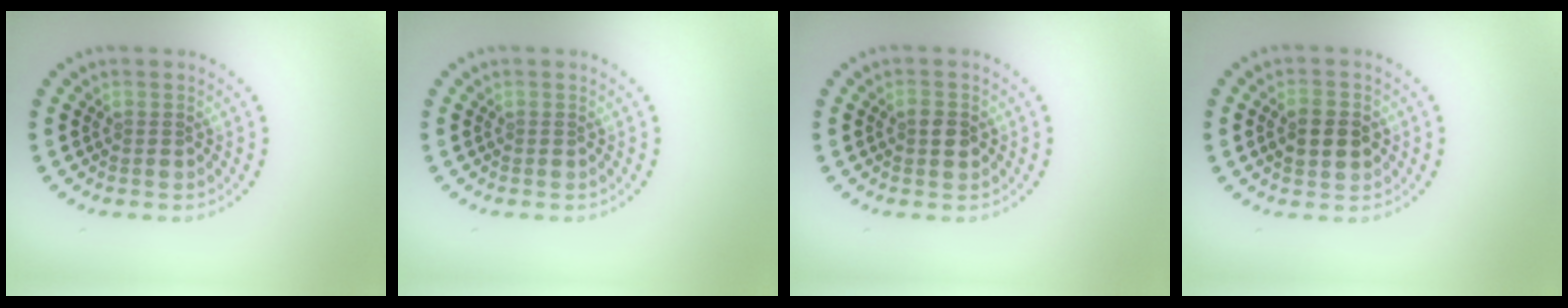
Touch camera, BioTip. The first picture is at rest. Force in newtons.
{"total": 0.0}
{"total": 1.9, "press": 1.9, "slide": 0.1}
{"total": 3.4, "press": 3.4, "slide": 0.2}